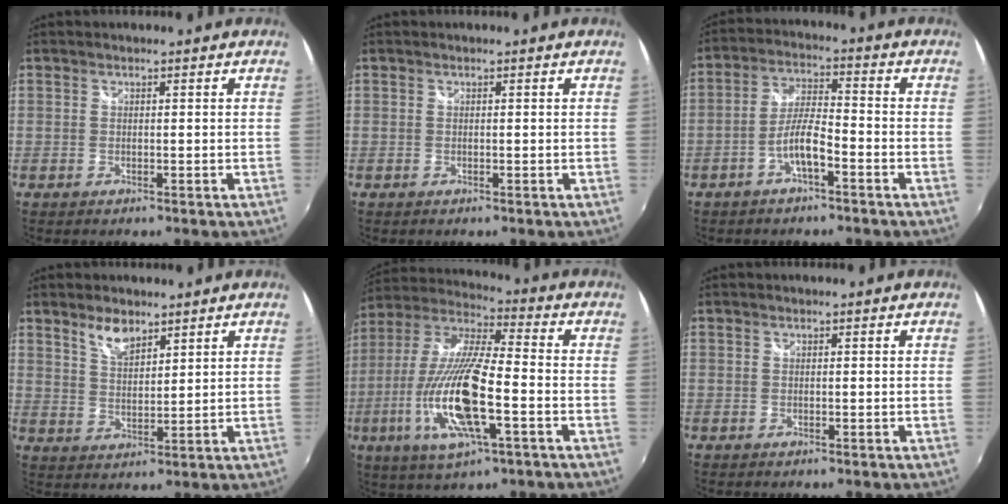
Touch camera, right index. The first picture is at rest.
{"total": 0.0}
{"total": 6.0, "force": [-3.3, 1.2, 4.8], "torque": [-0.104, 0.011, -0.060]}
{"total": 5.3, "force": [3.9, 2.1, 2.9], "torque": [-0.048, 0.001, 0.073]}
{"total": 19.5, "force": [-6.1, 4.7, 17.9], "torque": [-0.365, -0.025, -0.117]}
{"total": 0.0}